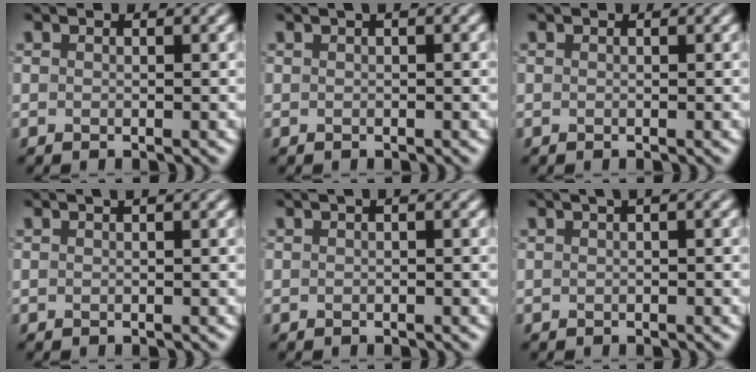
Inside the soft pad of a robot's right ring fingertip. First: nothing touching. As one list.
[{"total": 1.2, "force": [0.5, 0.2, 1.0], "torque": [-0.016, 0.008, 0.007]}, {"total": 0.0}, {"total": 1.2, "force": [0.5, 0.3, 1.0], "torque": [-0.013, 0.008, 0.007]}, {"total": 1.0, "force": [0.3, 0.2, 0.9], "torque": [-0.016, 0.002, 0.003]}, {"total": 2.1, "force": [0.9, 0.6, 1.8], "torque": [-0.022, 0.006, 0.011]}]